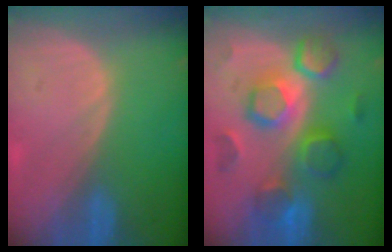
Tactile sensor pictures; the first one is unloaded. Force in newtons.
{"total": 10.4, "press": 10.4, "slide": 0.8}